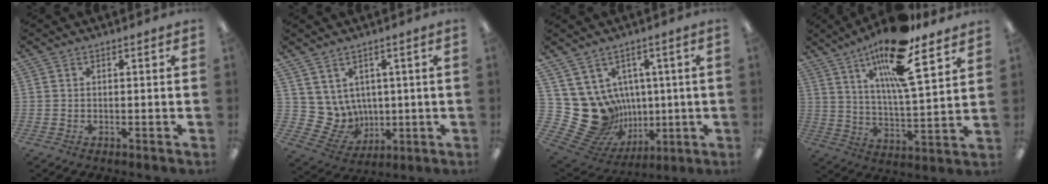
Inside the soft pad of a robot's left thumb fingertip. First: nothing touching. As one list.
[{"total": 6.4, "force": [2.9, 5.7, 0.6], "torque": [-0.042, -0.029, 0.066]}, {"total": 15.8, "force": [-0.3, 14.8, 5.6], "torque": [-0.142, -0.032, 0.027]}, {"total": 18.8, "force": [12.1, 4.8, 13.6], "torque": [-0.228, -0.062, 0.193]}]